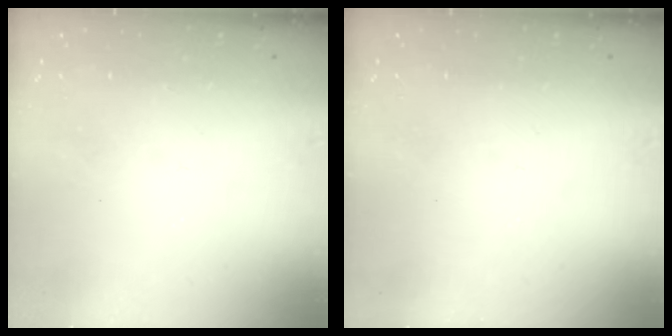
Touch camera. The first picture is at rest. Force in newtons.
{"total": 0.0}